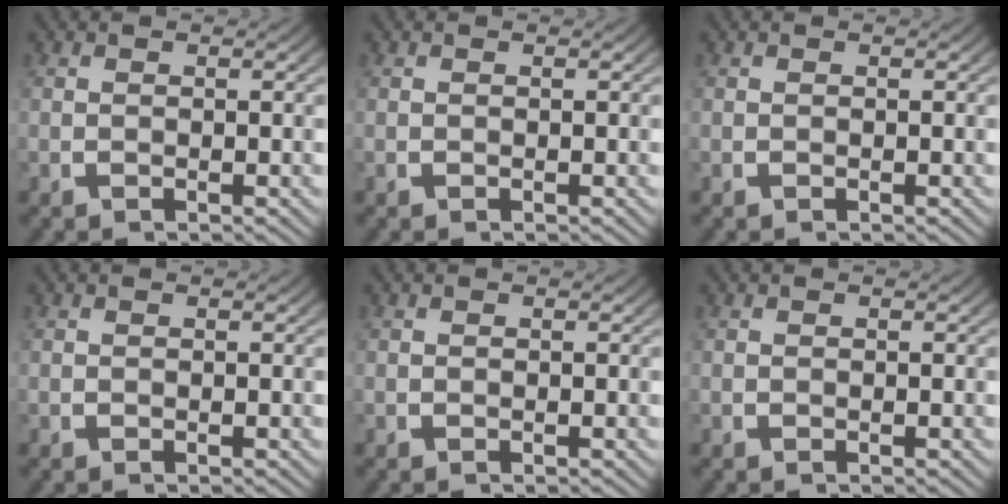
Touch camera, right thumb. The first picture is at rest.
{"total": 0.0}
{"total": 0.0}
{"total": 0.0}
{"total": 0.0}
{"total": 0.0}